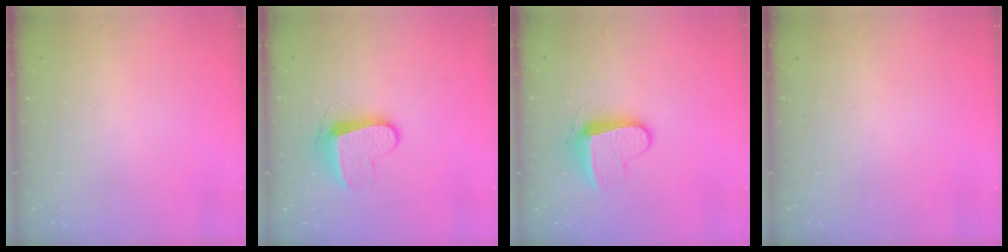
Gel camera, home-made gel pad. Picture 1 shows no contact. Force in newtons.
{"total": 9.5, "press": 9.5, "slide": 0.7}
{"total": 9.2, "press": 9.2, "slide": 0.3}
{"total": 0.0}